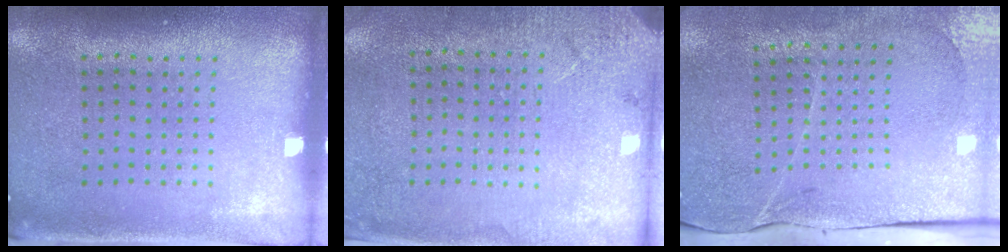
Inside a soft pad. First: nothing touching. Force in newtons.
{"total": 2.6, "press": 2.4, "slide": 0.9}
{"total": 3.4, "press": 3.3, "slide": 0.9}